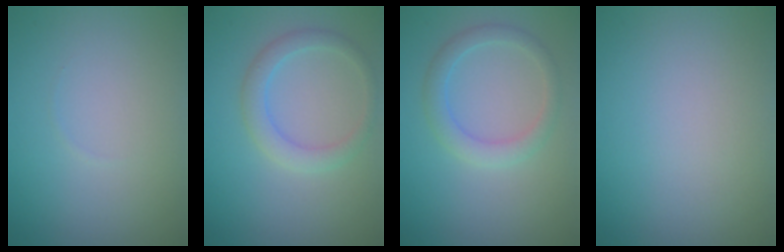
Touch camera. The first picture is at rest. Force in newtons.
{"total": 2.5, "press": 2.5, "slide": 0.1}
{"total": 2.4, "press": 2.4, "slide": 0.1}
{"total": 0.0}